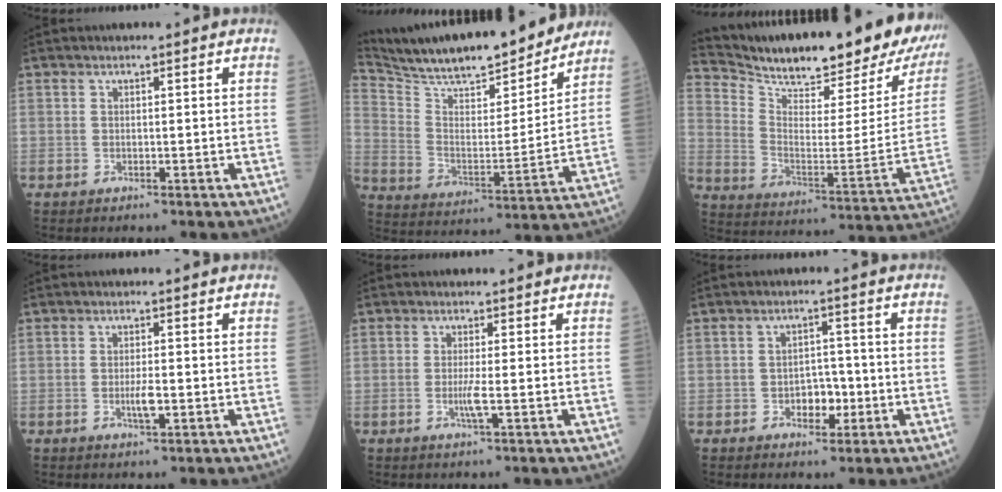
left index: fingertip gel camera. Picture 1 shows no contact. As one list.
[{"total": 22.5, "force": [20.2, 3.2, 9.5], "torque": [-0.169, -0.007, 0.311]}, {"total": 27.5, "force": [24.2, 5.0, 12.1], "torque": [-0.211, -0.071, 0.330]}, {"total": 2.2, "force": [-0.5, 0.3, 2.1], "torque": [-0.044, -0.003, -0.006]}, {"total": 2.1, "force": [-0.4, -0.4, 2.0], "torque": [-0.044, -0.004, -0.009]}, {"total": 3.7, "force": [-1.2, 2.2, 2.6], "torque": [-0.035, 0.005, -0.018]}]